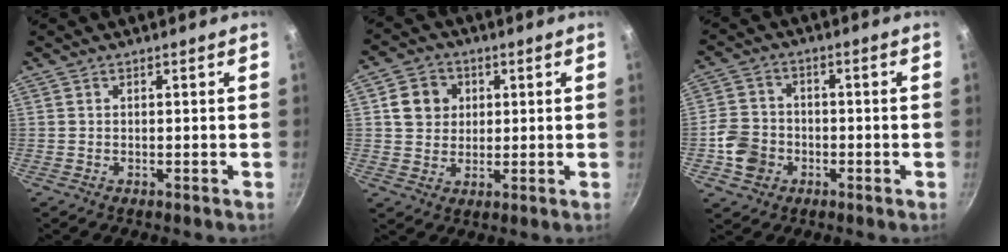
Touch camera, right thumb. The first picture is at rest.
{"total": 7.6, "force": [1.7, 6.8, 3.0], "torque": [-0.025, -0.002, 0.028]}
{"total": 7.6, "force": [-2.4, 6.3, 3.3], "torque": [-0.045, 0.018, -0.046]}